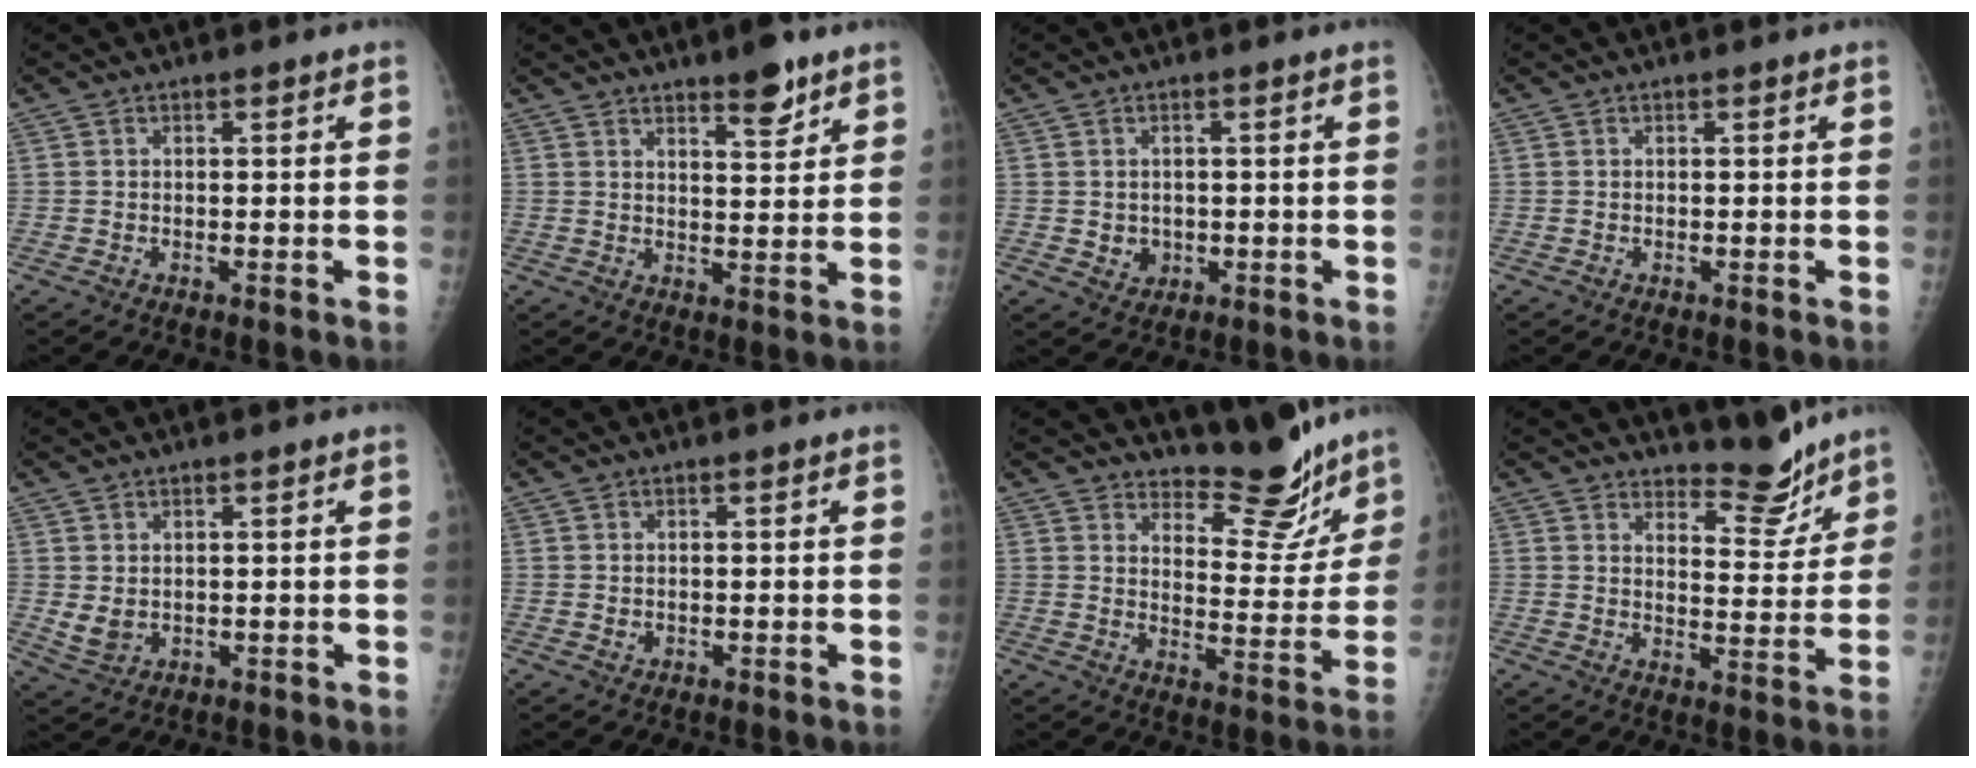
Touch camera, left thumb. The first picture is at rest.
{"total": 5.8, "force": [4.2, 1.7, 3.8], "torque": [-0.041, -0.030, 0.061]}
{"total": 2.6, "force": [-0.1, 2.4, 1.1], "torque": [-0.006, -0.001, 0.008]}
{"total": 0.0}
{"total": 3.2, "force": [0.8, 2.3, 2.0], "torque": [-0.034, -0.014, 0.026]}
{"total": 0.8, "force": [0.2, 0.7, 0.4], "torque": [-0.003, -0.001, 0.004]}
{"total": 11.4, "force": [10.2, 3.8, 3.4], "torque": [-0.013, -0.093, 0.148]}
{"total": 7.7, "force": [7.0, 2.4, 2.2], "torque": [-0.002, -0.066, 0.109]}